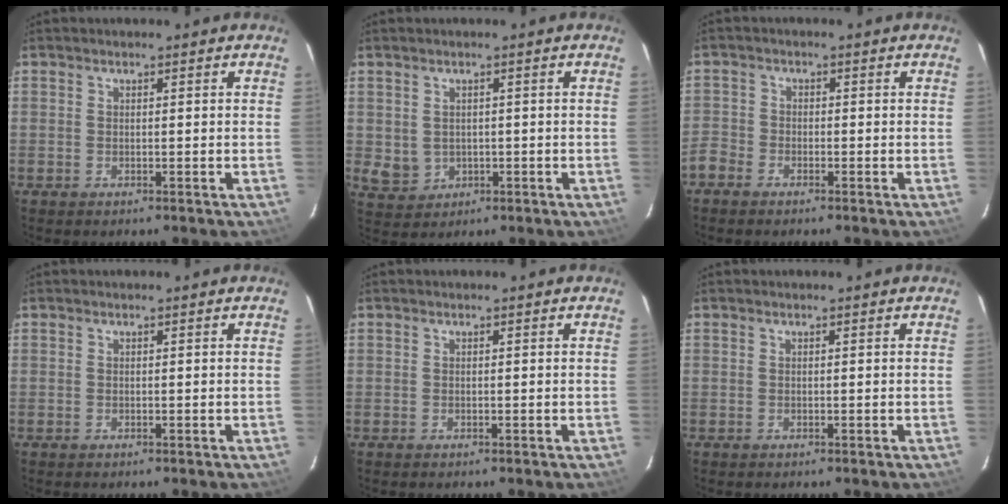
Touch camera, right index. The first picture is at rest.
{"total": 4.2, "force": [0.2, 3.8, 1.8], "torque": [-0.041, 0.002, 0.021]}
{"total": 4.0, "force": [-2.8, 2.7, 0.8], "torque": [-0.029, 0.003, -0.063]}
{"total": 0.0}
{"total": 0.0}
{"total": 0.0}